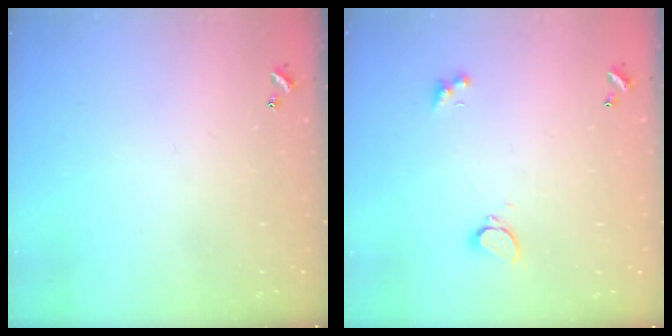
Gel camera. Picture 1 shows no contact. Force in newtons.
{"total": 1.0, "press": 0.8, "slide": 0.5}